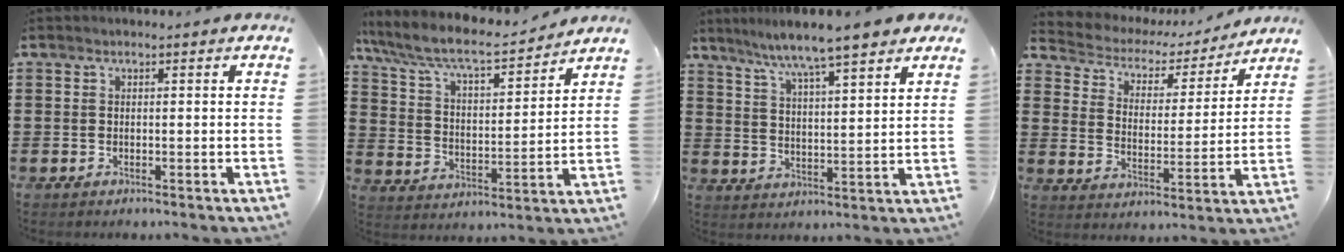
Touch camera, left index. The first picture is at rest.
{"total": 7.8, "force": [6.7, 1.4, 3.7], "torque": [-0.101, -0.038, 0.110]}
{"total": 6.5, "force": [5.8, -0.2, 3.0], "torque": [-0.082, -0.029, 0.096]}
{"total": 3.4, "force": [3.0, 1.5, 0.4], "torque": [-0.033, -0.022, 0.041]}